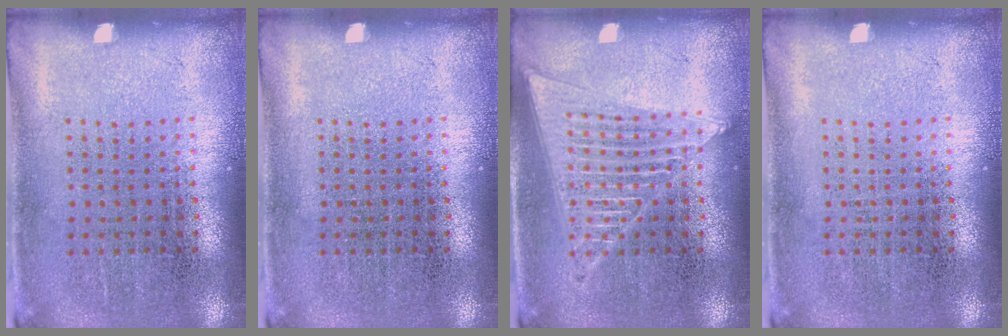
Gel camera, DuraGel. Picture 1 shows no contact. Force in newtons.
{"total": 0.0}
{"total": 1.5, "press": 1.5, "slide": 0.1}
{"total": 0.0}